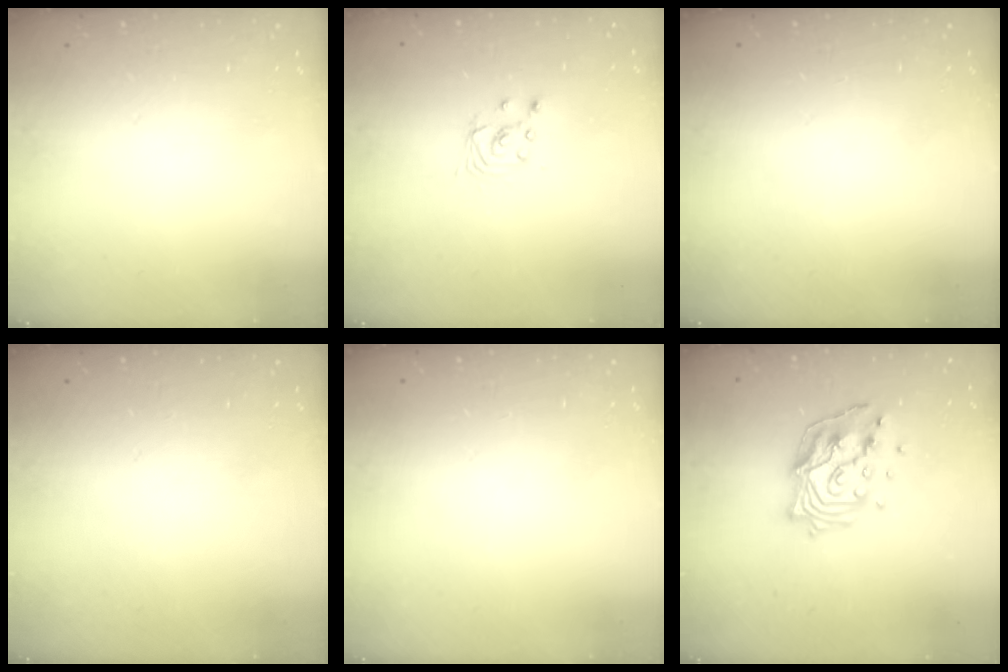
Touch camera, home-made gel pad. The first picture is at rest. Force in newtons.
{"total": 2.9, "press": 2.9, "slide": 0.1}
{"total": 0.0}
{"total": 0.0}
{"total": 0.0}
{"total": 14.9, "press": 14.8, "slide": 1.4}